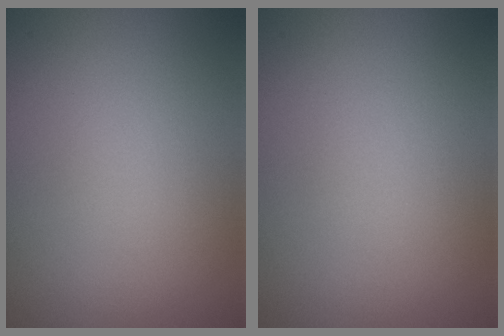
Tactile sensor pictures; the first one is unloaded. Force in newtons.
{"total": 0.0}